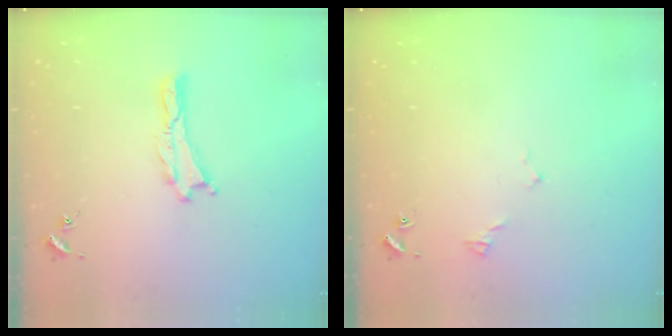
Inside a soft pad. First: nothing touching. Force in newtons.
{"total": 2.9, "press": 2.9, "slide": 0.3}